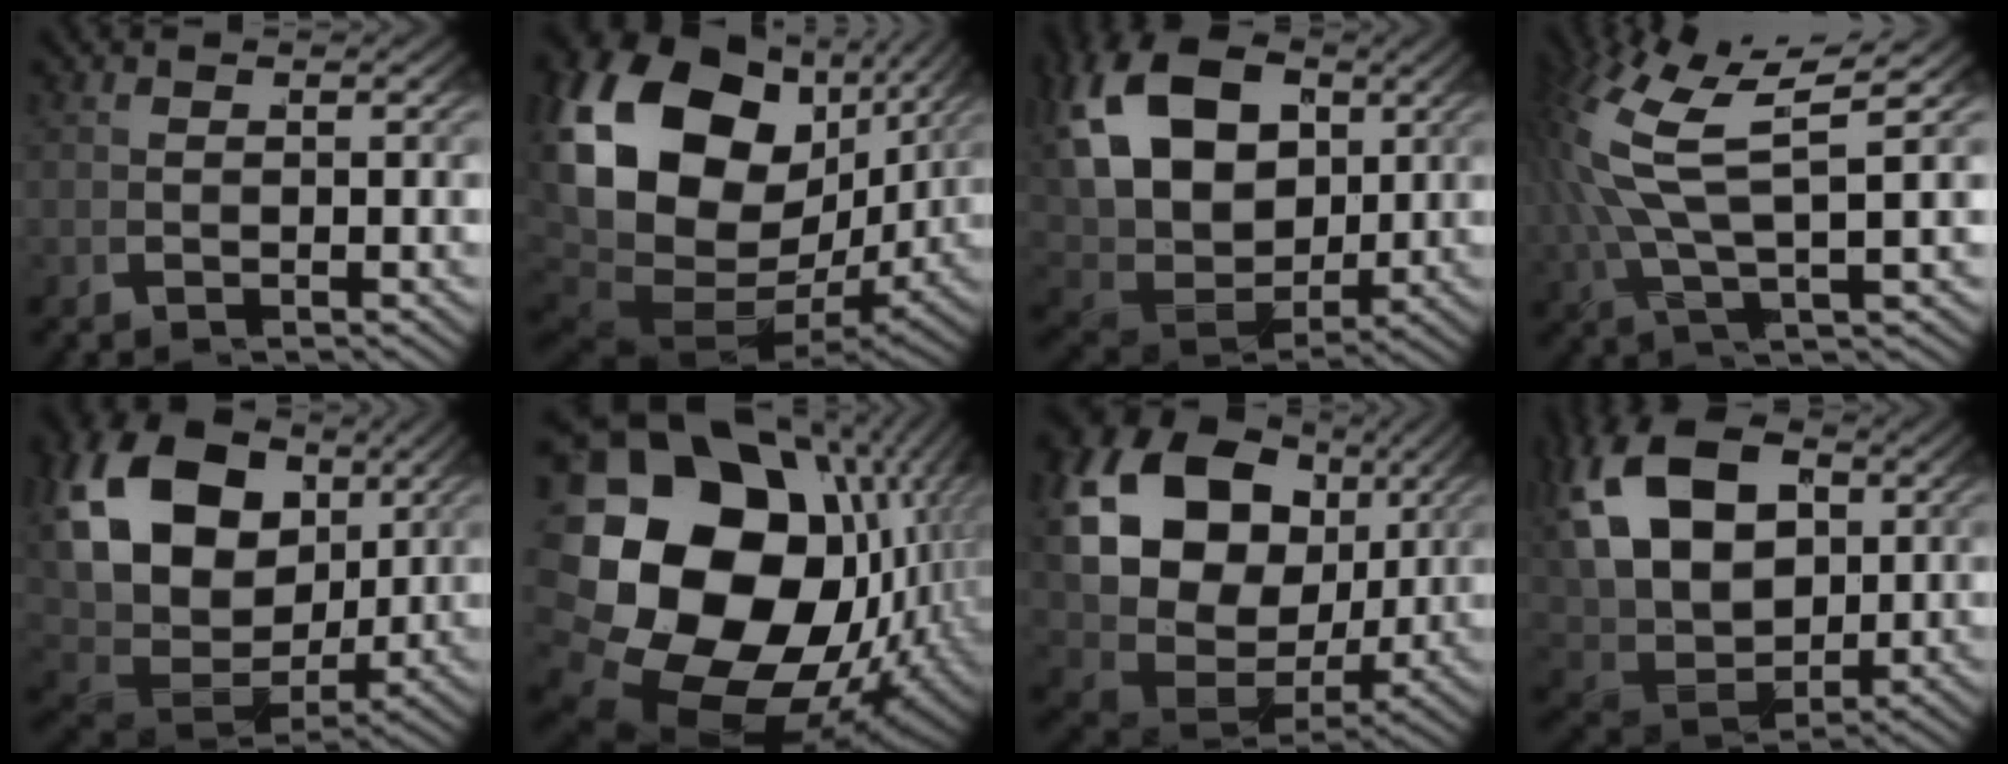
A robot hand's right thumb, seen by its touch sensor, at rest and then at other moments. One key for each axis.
{"total": 24.0, "fx": 0.0, "fy": 17.2, "fz": 16.8, "tx": -0.360, "ty": -0.046, "tz": 0.014}
{"total": 15.6, "fx": 1.9, "fy": 11.1, "fz": 10.8, "tx": -0.242, "ty": -0.027, "tz": 0.037}
{"total": 7.2, "fx": 2.8, "fy": 2.2, "fz": 6.2, "tx": -0.122, "ty": 0.014, "tz": 0.048}
{"total": 17.6, "fx": 2.0, "fy": 12.5, "fz": 12.3, "tx": -0.268, "ty": -0.032, "tz": 0.041}
{"total": 29.9, "fx": -3.0, "fy": 21.1, "fz": 20.9, "tx": -0.385, "ty": -0.068, "tz": -0.023}
{"total": 21.3, "fx": 2.8, "fy": 15.6, "fz": 14.1, "tx": -0.312, "ty": -0.019, "tz": 0.049}
{"total": 14.0, "fx": 1.6, "fy": 9.9, "fz": 9.7, "tx": -0.224, "ty": -0.022, "tz": 0.035}